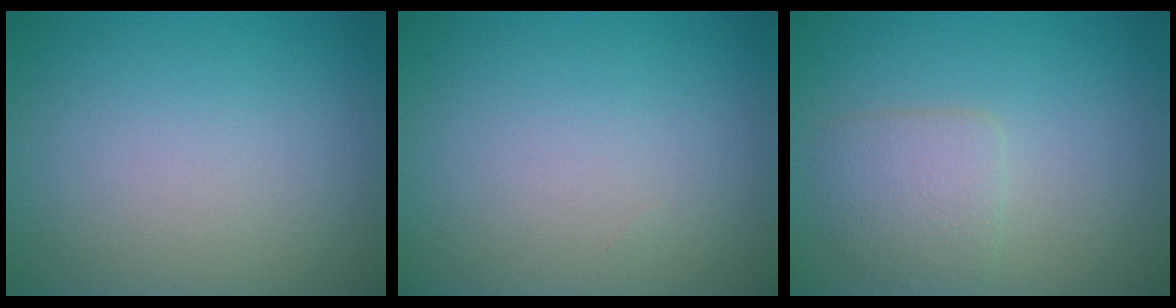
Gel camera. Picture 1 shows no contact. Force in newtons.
{"total": 0.0}
{"total": 2.5, "press": 2.5, "slide": 0.1}